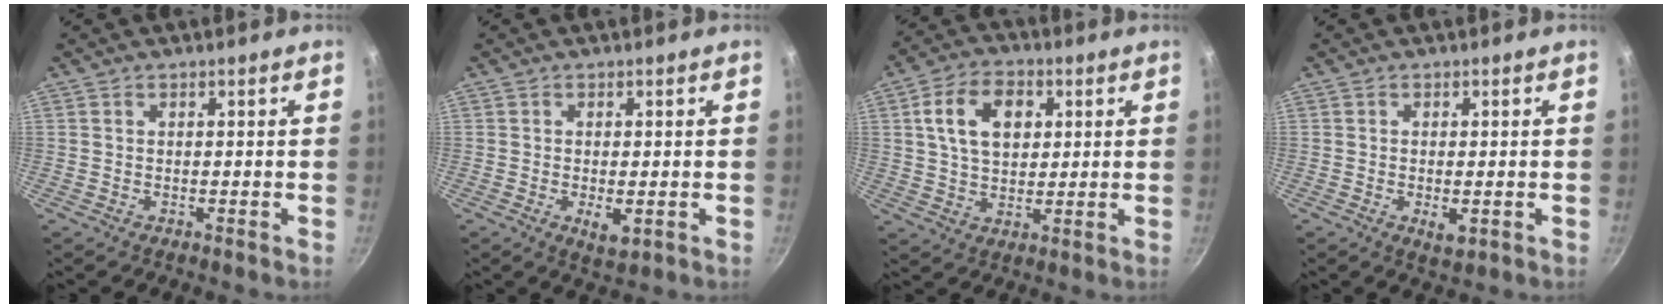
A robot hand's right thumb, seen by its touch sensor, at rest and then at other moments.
{"total": 3.8, "force": [-0.8, 1.7, 3.3], "torque": [-0.052, -0.009, -0.008]}
{"total": 11.1, "force": [2.9, 7.6, 7.5], "torque": [-0.114, 0.006, 0.048]}
{"total": 3.0, "force": [-0.7, 1.3, 2.6], "torque": [-0.045, -0.008, -0.009]}